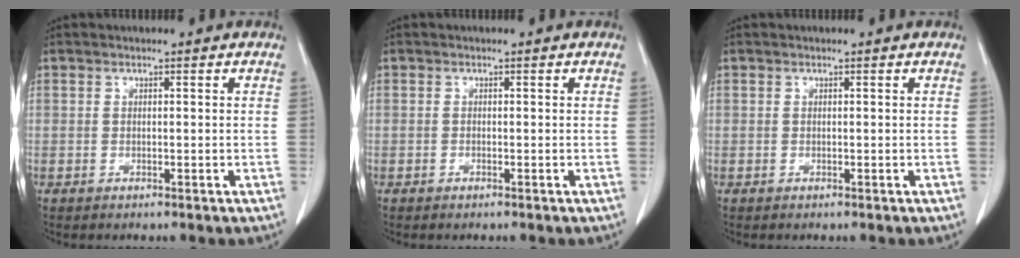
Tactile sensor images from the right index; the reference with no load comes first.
{"total": 0.0}
{"total": 0.0}